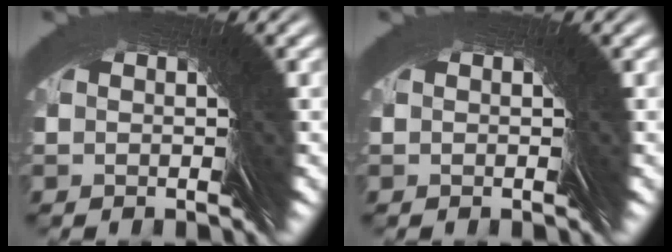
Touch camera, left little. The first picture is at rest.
{"total": 0.0}